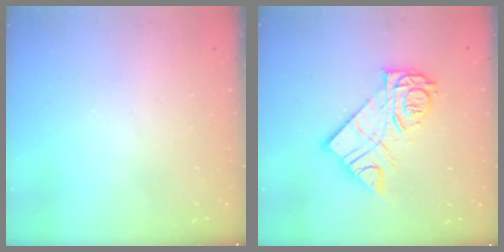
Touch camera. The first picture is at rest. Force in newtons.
{"total": 15.7, "press": 15.6, "slide": 1.2}